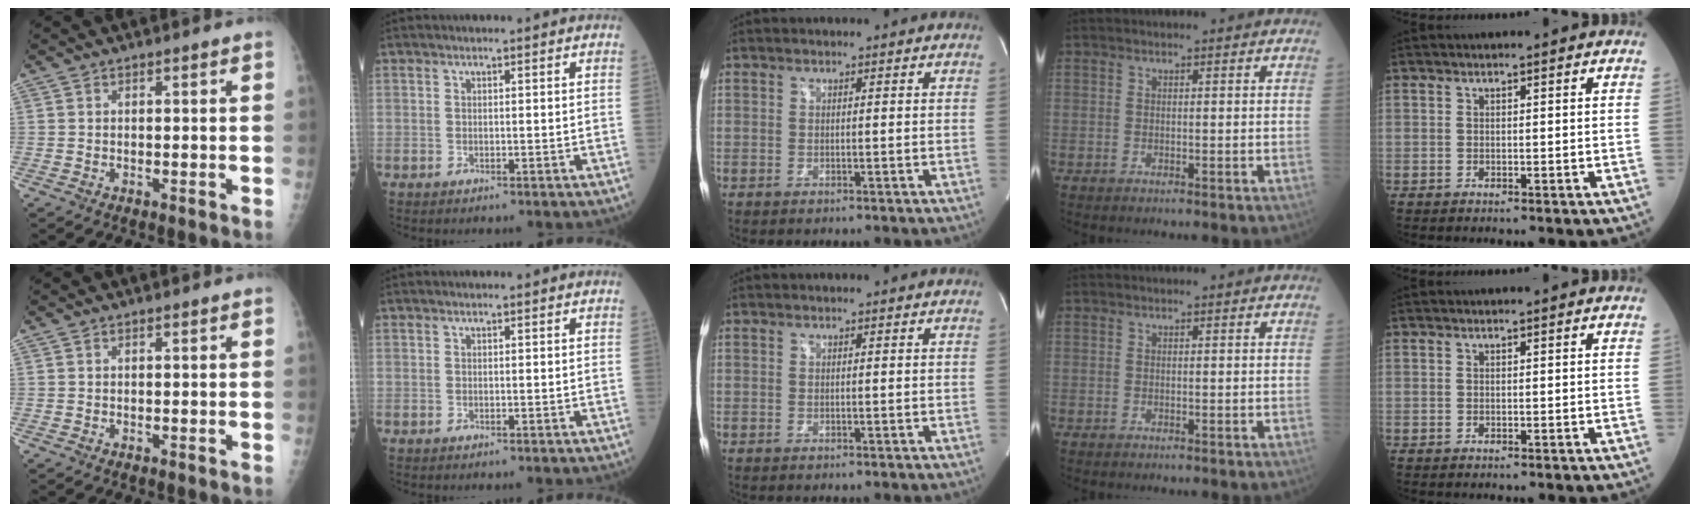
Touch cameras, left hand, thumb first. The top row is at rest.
{}